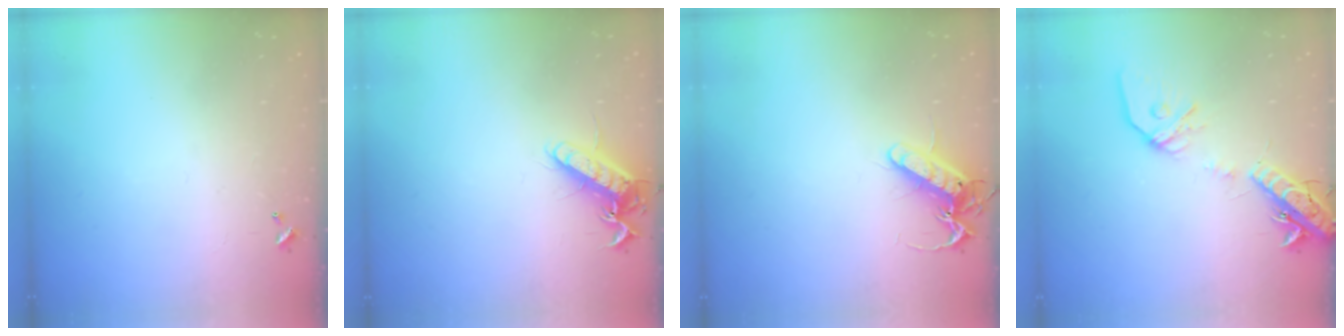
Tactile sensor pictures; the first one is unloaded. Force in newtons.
{"total": 13.3, "press": 13.2, "slide": 1.1}
{"total": 13.9, "press": 13.8, "slide": 1.7}
{"total": 15.6, "press": 15.3, "slide": 3.2}